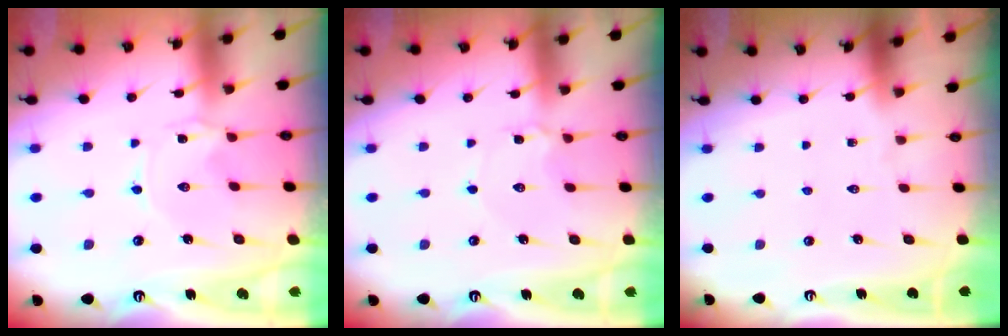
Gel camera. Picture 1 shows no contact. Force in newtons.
{"total": 3.2, "press": 3.2, "slide": 0.3}
{"total": 0.0}